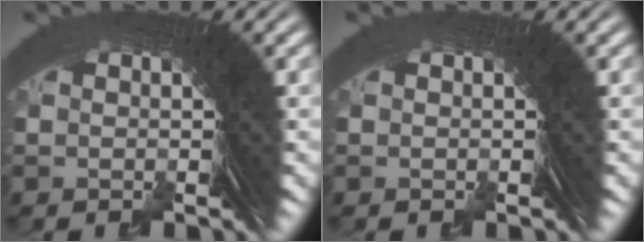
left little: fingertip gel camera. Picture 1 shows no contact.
{"total": 0.0}